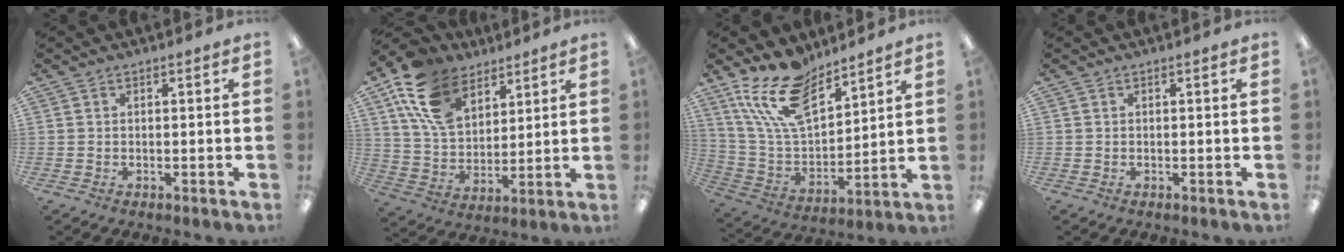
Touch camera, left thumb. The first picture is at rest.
{"total": 16.4, "force": [9.8, 10.3, 8.2], "torque": [-0.176, -0.034, 0.189]}
{"total": 17.8, "force": [12.5, 8.5, 9.4], "torque": [-0.201, -0.062, 0.230]}
{"total": 0.0}